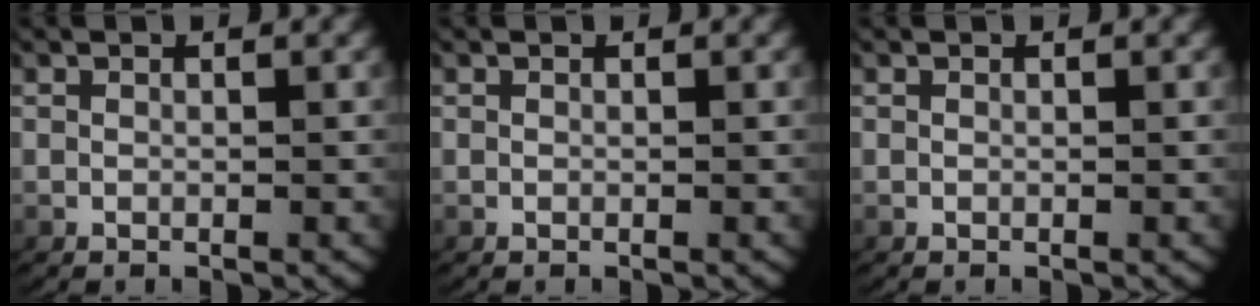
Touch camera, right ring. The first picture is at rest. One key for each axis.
{"total": 0.0}
{"total": 0.0}